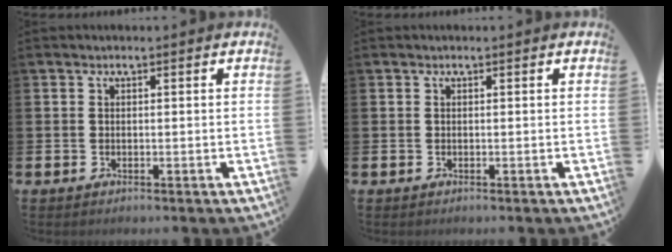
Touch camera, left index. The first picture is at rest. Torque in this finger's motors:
{"motor_torque": [-0.03, 0.03, 0.00, 0.00]}